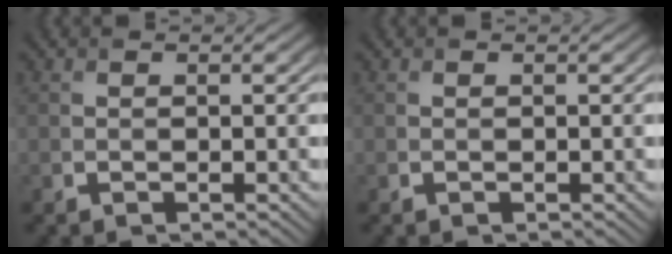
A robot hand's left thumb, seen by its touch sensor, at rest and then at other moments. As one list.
[{"total": 0.0}]